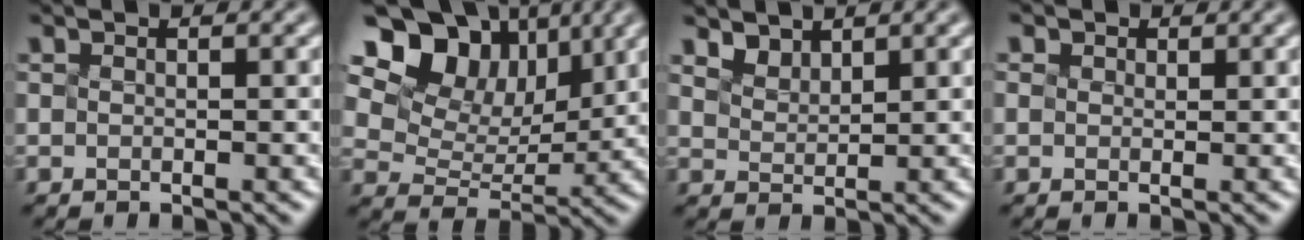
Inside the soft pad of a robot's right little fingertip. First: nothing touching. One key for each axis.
{"total": 11.3, "fx": 6.6, "fy": 7.6, "fz": 5.0, "tx": -0.134, "ty": 0.029, "tz": 0.142}
{"total": 2.0, "fx": 0.7, "fy": -1.2, "fz": -1.4, "tx": 0.004, "ty": -0.014, "tz": 0.054}
{"total": 2.4, "fx": -0.6, "fy": -1.3, "fz": -1.9, "tx": 0.007, "ty": -0.019, "tz": 0.018}